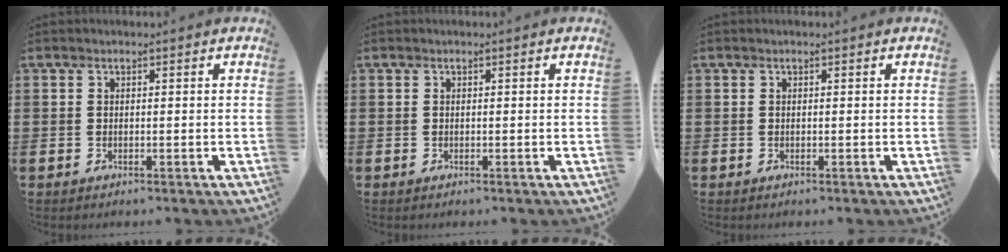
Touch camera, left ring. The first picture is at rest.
{"total": 0.0}
{"total": 0.0}